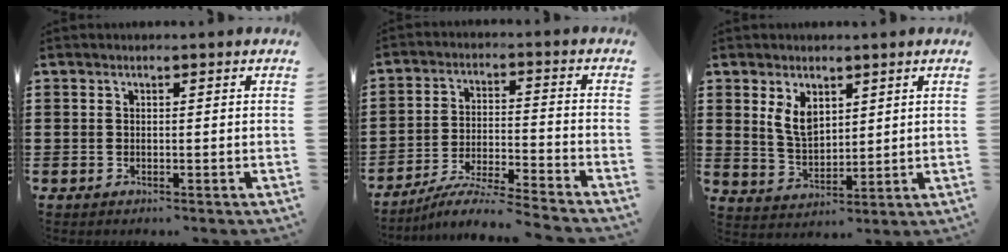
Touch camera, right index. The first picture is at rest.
{"total": 6.1, "force": [-5.7, -0.5, 2.0], "torque": [-0.043, -0.013, -0.115]}
{"total": 5.1, "force": [2.5, 3.0, 3.4], "torque": [-0.075, 0.007, 0.045]}